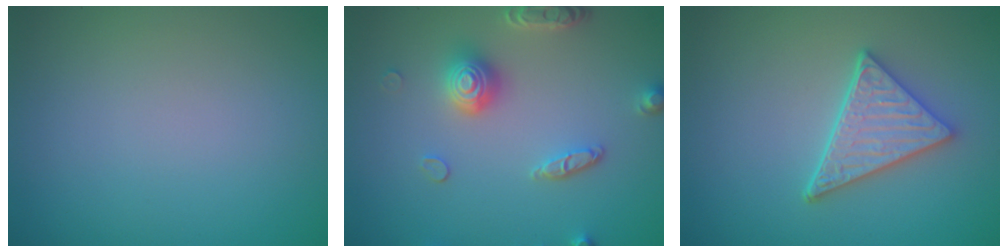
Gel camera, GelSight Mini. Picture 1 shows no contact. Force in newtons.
{"total": 4.1, "press": 3.5, "slide": 2.0}
{"total": 4.3, "press": 3.6, "slide": 2.3}